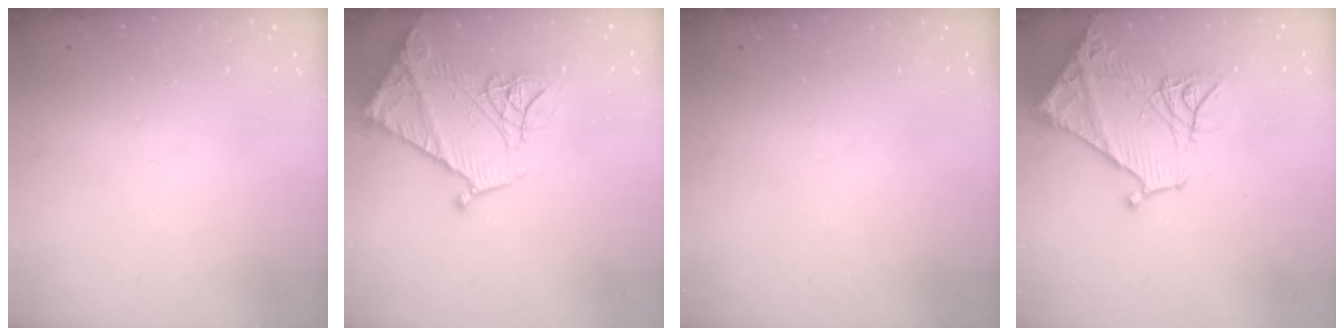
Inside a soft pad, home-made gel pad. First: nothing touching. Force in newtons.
{"total": 19.3, "press": 19.2, "slide": 2.1}
{"total": 0.0}
{"total": 15.8, "press": 15.7, "slide": 1.5}